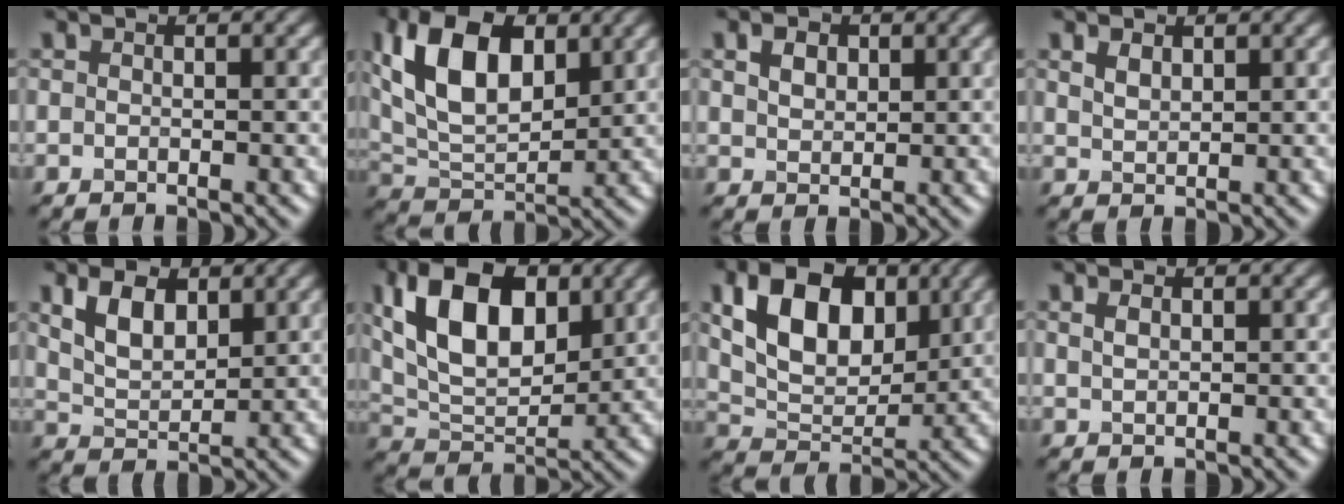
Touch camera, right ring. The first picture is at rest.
{"total": 10.5, "force": [3.7, 5.8, 7.9], "torque": [-0.157, 0.012, 0.063]}
{"total": 2.0, "force": [1.0, 1.4, 1.2], "torque": [-0.023, 0.003, 0.018]}
{"total": 1.4, "force": [1.0, 0.7, 0.7], "torque": [-0.016, 0.000, 0.023]}
{"total": 4.4, "force": [2.1, 2.4, 2.9], "torque": [-0.067, 0.001, 0.043]}
{"total": 11.3, "force": [4.1, 6.3, 8.4], "torque": [-0.152, 0.013, 0.068]}
{"total": 9.1, "force": [3.3, 5.7, 6.3], "torque": [-0.115, -0.003, 0.057]}
{"total": 0.9, "force": [0.5, 0.4, 0.6], "torque": [-0.016, 0.000, 0.012]}